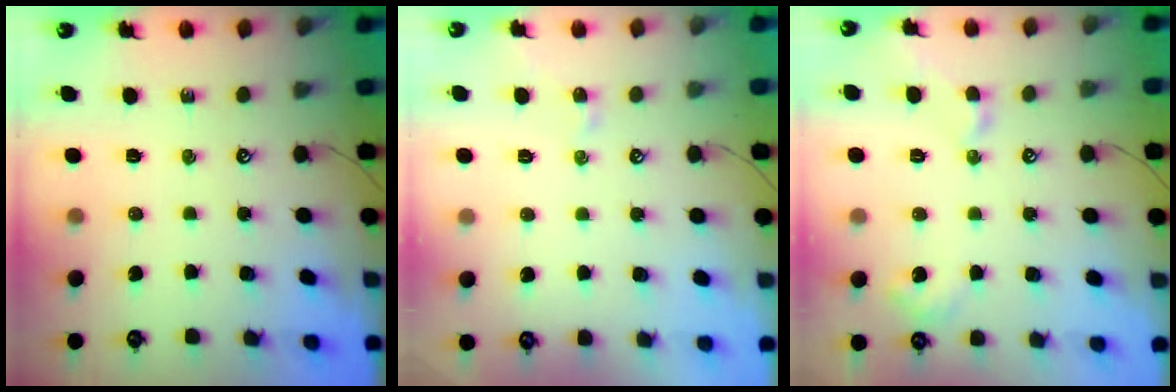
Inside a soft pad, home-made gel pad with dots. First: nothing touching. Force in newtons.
{"total": 1.3, "press": 1.3, "slide": 0.3}
{"total": 3.0, "press": 2.9, "slide": 0.8}